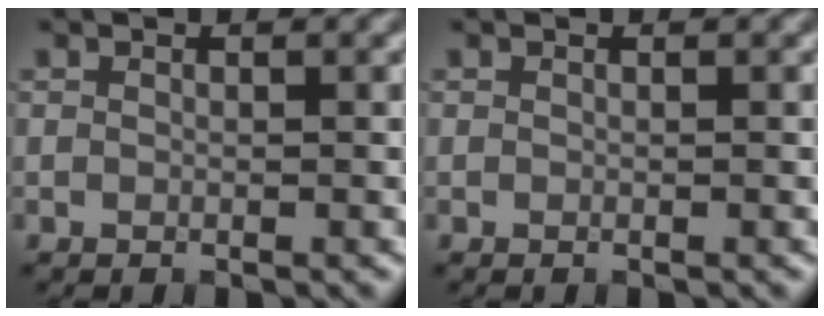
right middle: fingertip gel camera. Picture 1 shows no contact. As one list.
[{"total": 0.0}]